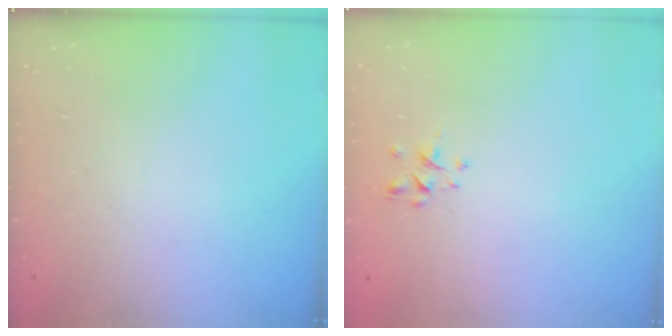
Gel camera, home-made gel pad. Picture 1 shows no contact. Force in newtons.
{"total": 1.3, "press": 1.1, "slide": 0.6}